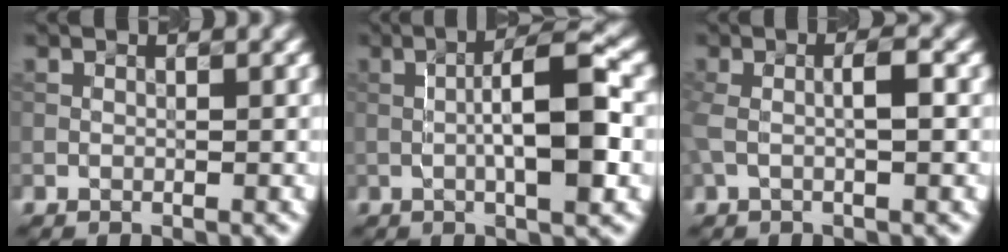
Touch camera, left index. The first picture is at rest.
{"total": 7.8, "force": [-0.2, 1.7, 7.6], "torque": [-0.116, 0.011, -0.007]}
{"total": 2.9, "force": [0.2, 0.6, 2.8], "torque": [-0.051, 0.006, 0.000]}